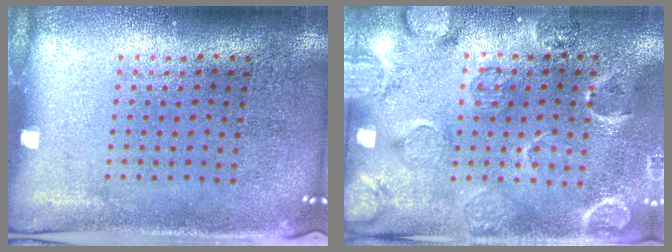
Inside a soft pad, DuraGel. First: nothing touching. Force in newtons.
{"total": 2.8, "press": 1.8, "slide": 2.1}